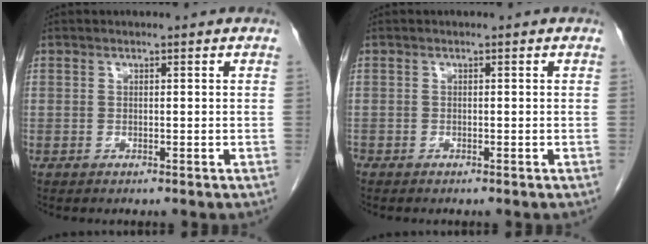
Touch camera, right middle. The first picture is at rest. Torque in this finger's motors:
{"motor_torque": [0.00, 0.08, 0.00, 0.00]}